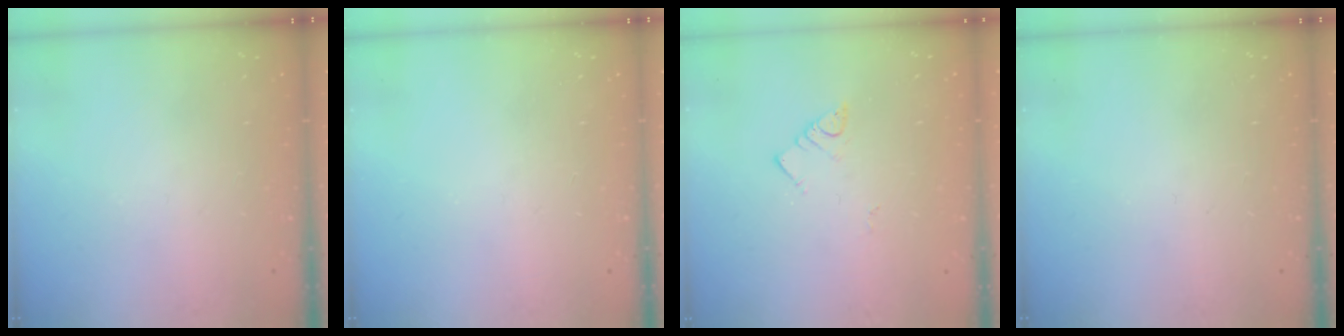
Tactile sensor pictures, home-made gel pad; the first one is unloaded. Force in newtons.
{"total": 0.0}
{"total": 2.9, "press": 2.9, "slide": 0.3}
{"total": 0.0}